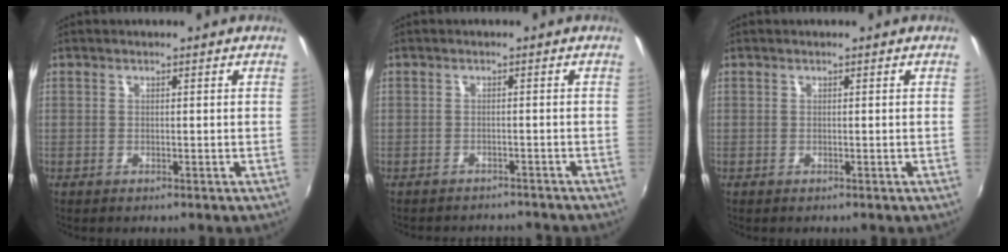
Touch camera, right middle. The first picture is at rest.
{"total": 4.7, "force": [-4.0, 2.3, 0.7], "torque": [-0.018, 0.006, -0.058]}
{"total": 0.0}